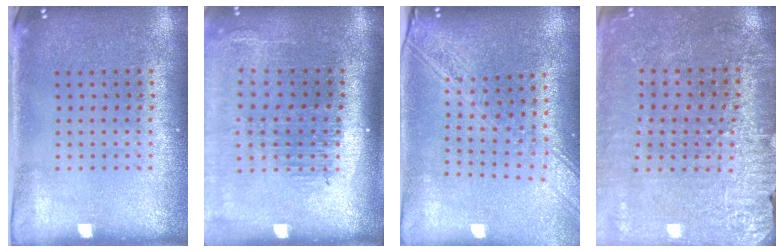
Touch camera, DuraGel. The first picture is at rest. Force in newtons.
{"total": 2.3, "press": 1.8, "slide": 1.3}
{"total": 2.3, "press": 1.9, "slide": 1.2}
{"total": 2.8, "press": 2.8, "slide": 0.3}